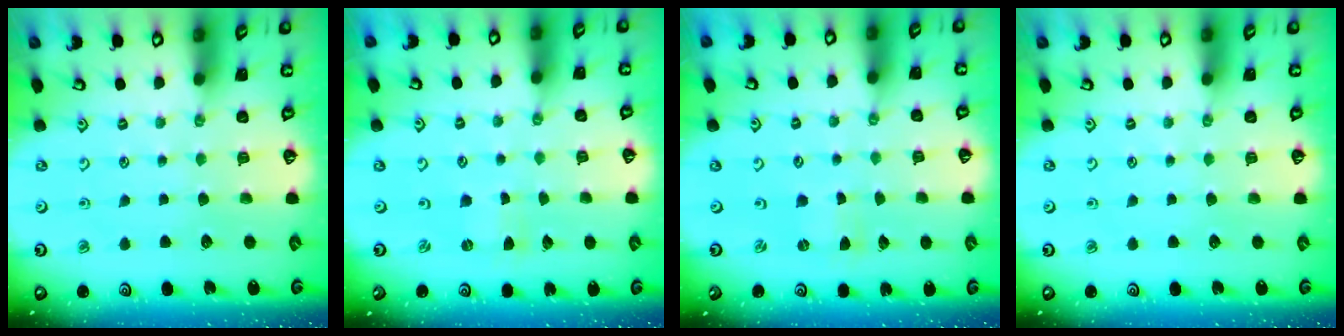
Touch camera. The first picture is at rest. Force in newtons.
{"total": 0.0}
{"total": 0.0}
{"total": 0.0}